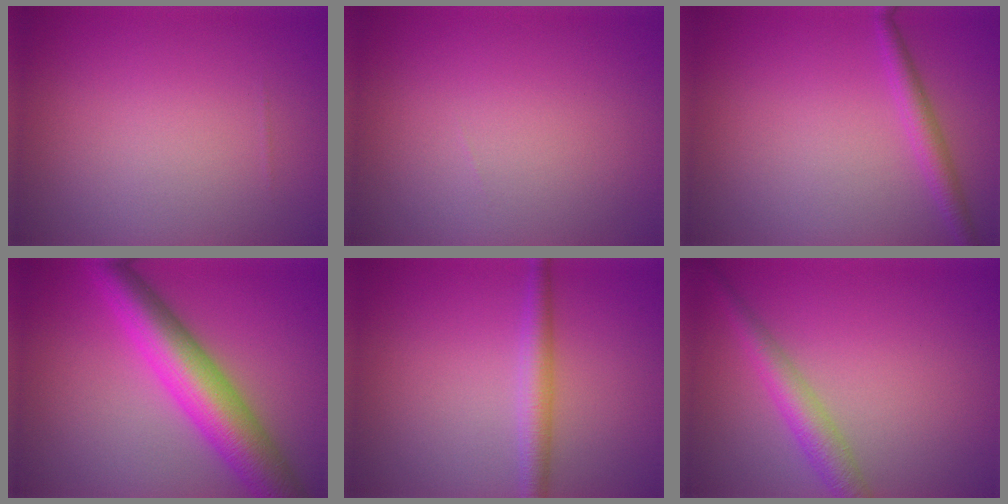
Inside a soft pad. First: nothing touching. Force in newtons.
{"total": 0.0}
{"total": 2.1, "press": 2.1, "slide": 0.1}
{"total": 8.5, "press": 8.5, "slide": 0.0}
{"total": 2.7, "press": 2.7, "slide": 0.1}
{"total": 3.1, "press": 3.1, "slide": 0.1}